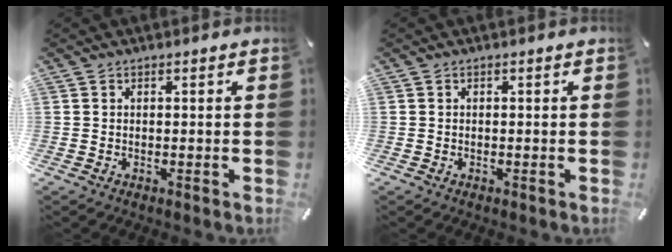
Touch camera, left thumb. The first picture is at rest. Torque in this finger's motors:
{"motor_torque": [0.00, 0.00, 0.00, 0.00, 0.00]}